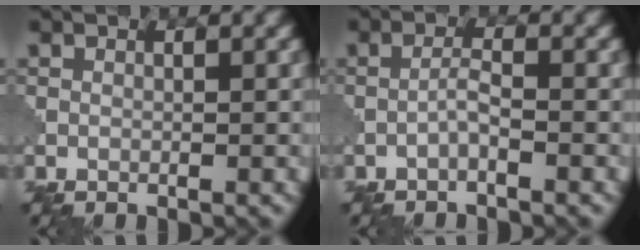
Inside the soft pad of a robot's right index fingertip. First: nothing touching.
{"total": 1.3, "force": [-0.8, 0.1, 1.1], "torque": [-0.021, 0.008, -0.019]}